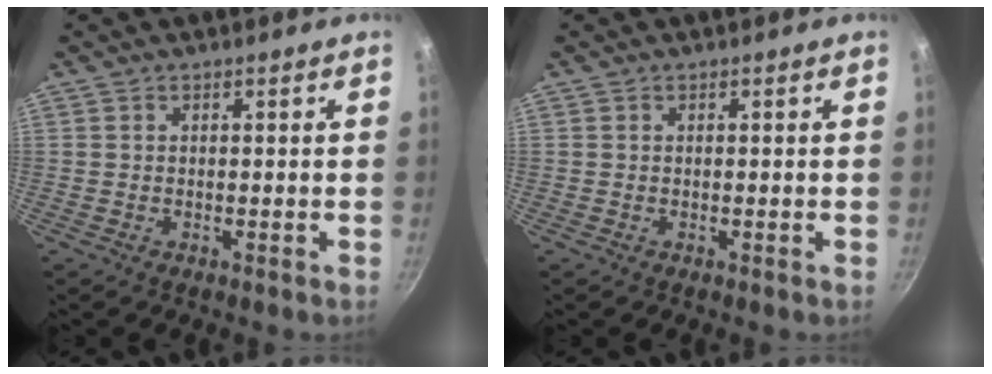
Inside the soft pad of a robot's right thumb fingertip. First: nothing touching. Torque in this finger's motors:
{"motor_torque": [0.03, 0.28, -0.01, 0.01, 0.04]}